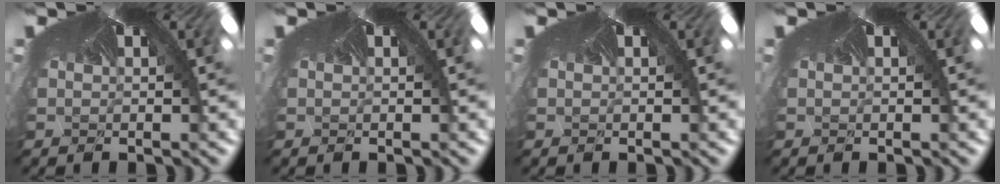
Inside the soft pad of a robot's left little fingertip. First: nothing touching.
{"total": 0.0}
{"total": 0.0}
{"total": 0.0}